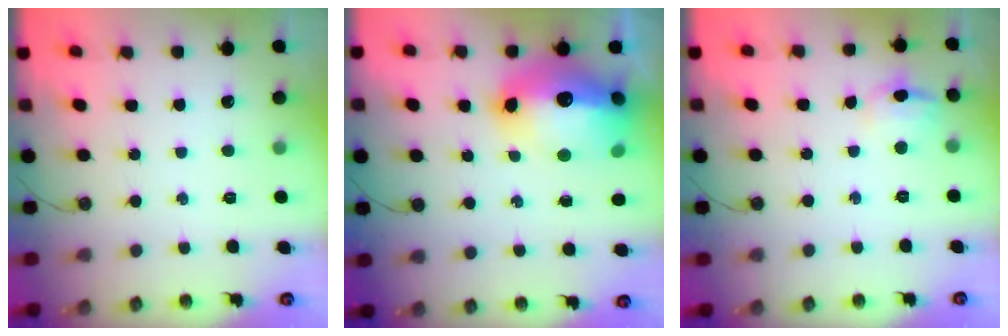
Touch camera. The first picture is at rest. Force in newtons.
{"total": 22.1, "press": 21.4, "slide": 5.3}
{"total": 7.7, "press": 7.6, "slide": 1.2}